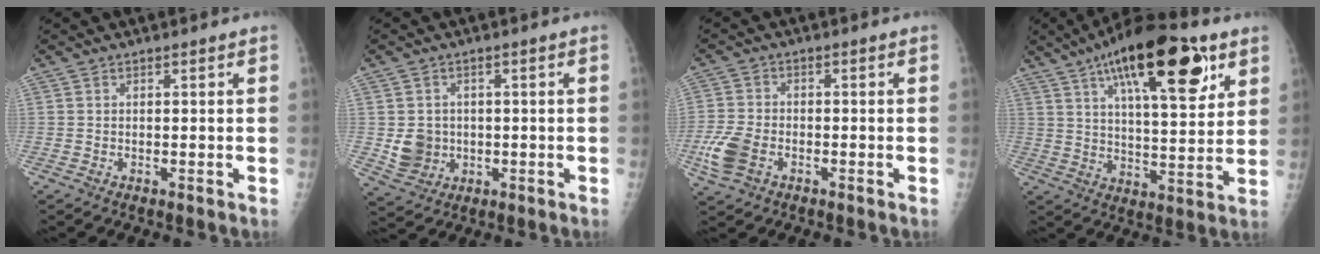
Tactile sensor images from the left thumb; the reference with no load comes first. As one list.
[{"total": 6.0, "force": [-0.3, 5.5, 2.3], "torque": [-0.018, 0.002, 0.006]}, {"total": 7.1, "force": [-2.7, 4.7, 4.6], "torque": [-0.111, 0.007, -0.052]}, {"total": 22.1, "force": [11.2, 7.8, 17.4], "torque": [-0.249, -0.027, 0.176]}]